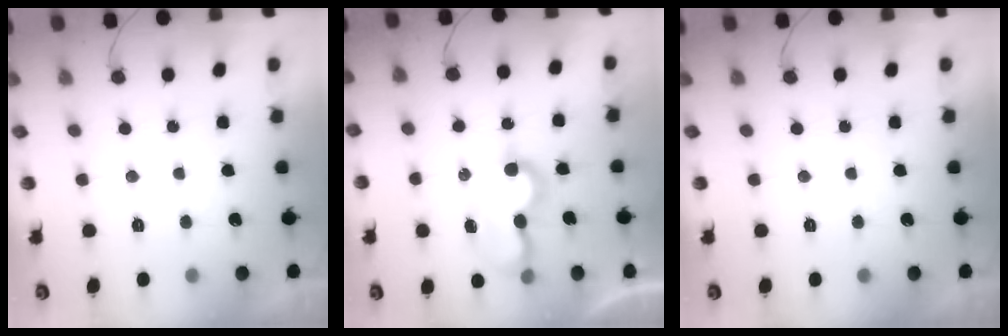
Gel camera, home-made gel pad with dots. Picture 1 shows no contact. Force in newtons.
{"total": 7.4, "press": 7.3, "slide": 0.7}
{"total": 0.0}